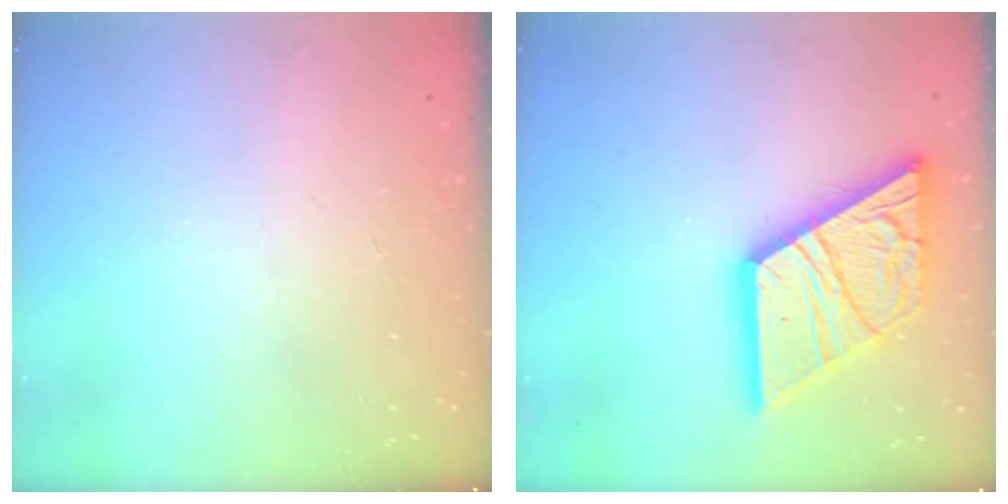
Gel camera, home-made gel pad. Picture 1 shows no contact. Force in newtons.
{"total": 25.6, "press": 25.4, "slide": 2.9}